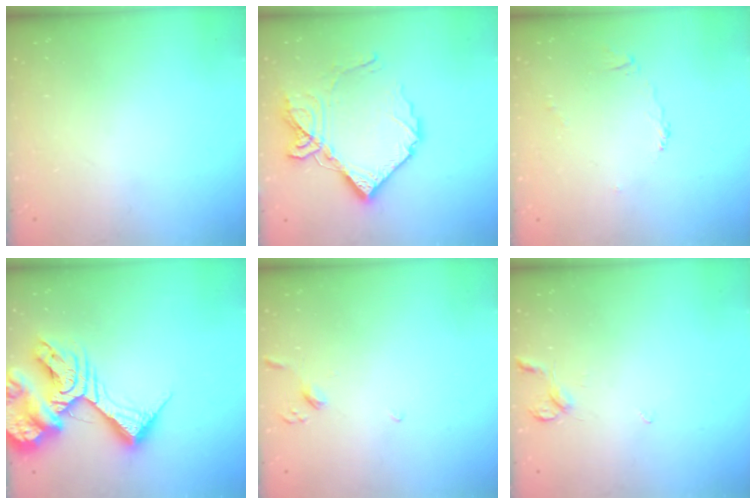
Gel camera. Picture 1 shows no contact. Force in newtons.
{"total": 15.9, "press": 15.8, "slide": 1.4}
{"total": 2.4, "press": 2.3, "slide": 0.7}
{"total": 18.5, "press": 18.4, "slide": 2.1}
{"total": 2.9, "press": 2.8, "slide": 0.7}
{"total": 4.5, "press": 4.5, "slide": 0.5}